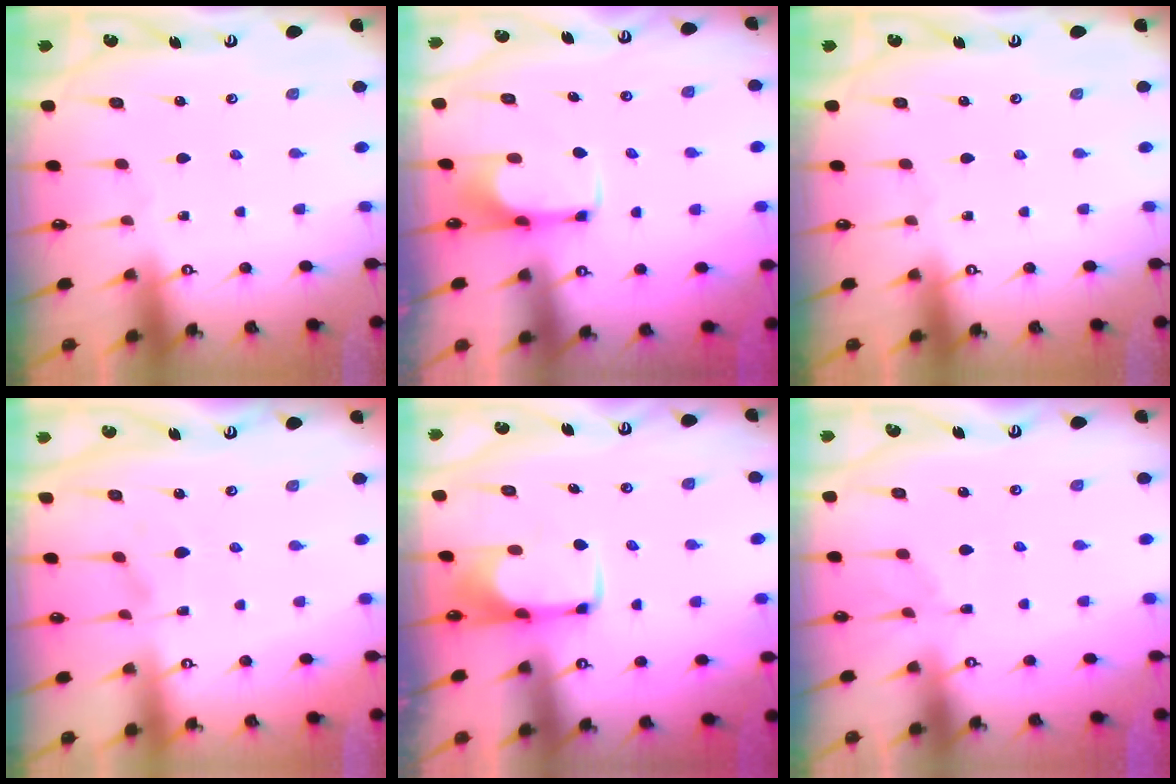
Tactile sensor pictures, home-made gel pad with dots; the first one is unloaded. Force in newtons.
{"total": 2.0, "press": 1.9, "slide": 0.4}
{"total": 0.0}
{"total": 2.4, "press": 2.2, "slide": 1.1}
{"total": 1.9, "press": 1.9, "slide": 0.4}
{"total": 1.6, "press": 1.2, "slide": 1.2}